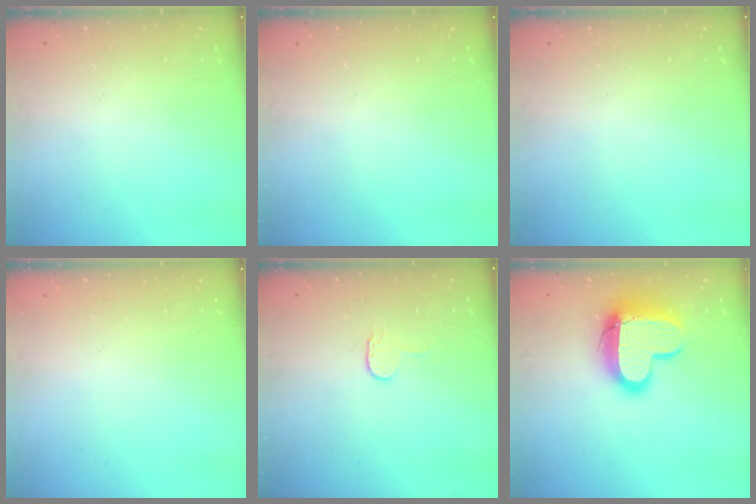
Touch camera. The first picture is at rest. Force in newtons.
{"total": 0.0}
{"total": 0.0}
{"total": 0.0}
{"total": 2.9, "press": 2.9, "slide": 0.3}
{"total": 15.2, "press": 15.2, "slide": 1.3}